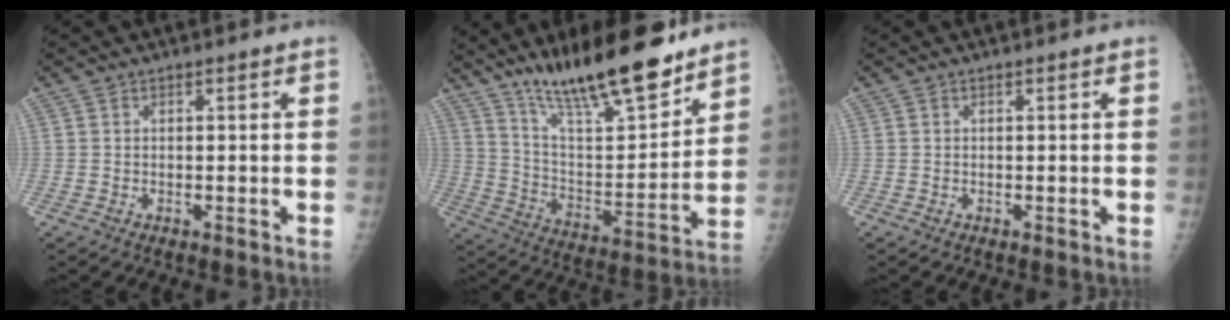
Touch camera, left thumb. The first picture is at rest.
{"total": 22.4, "force": [16.9, 5.1, 13.7], "torque": [-0.198, -0.087, 0.290]}
{"total": 0.0}